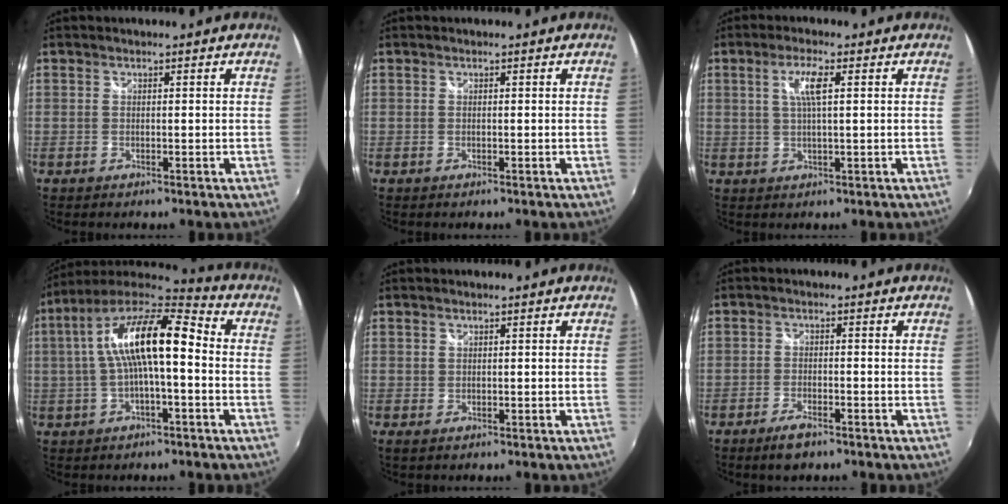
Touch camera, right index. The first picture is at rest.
{"total": 0.0}
{"total": 4.5, "force": [1.3, 0.5, 4.3], "torque": [-0.083, 0.001, 0.024]}
{"total": 16.0, "force": [0.6, 4.6, 15.3], "torque": [-0.279, 0.024, 0.003]}
{"total": 0.6, "force": [0.3, 0.5, 0.2], "torque": [-0.003, -0.001, 0.005]}
{"total": 4.0, "force": [-2.9, 1.4, 2.4], "torque": [-0.060, -0.004, -0.055]}